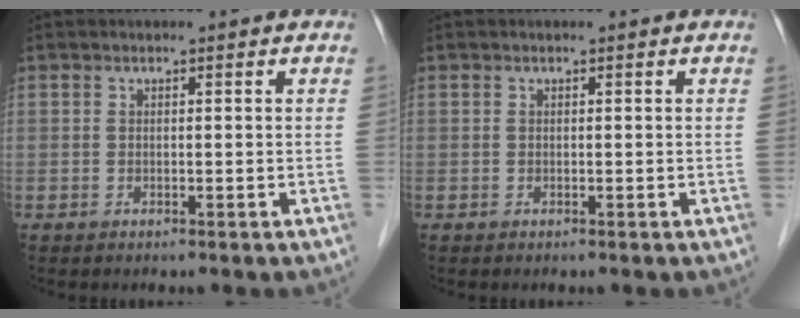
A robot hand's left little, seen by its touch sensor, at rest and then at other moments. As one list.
[{"total": 0.0}]